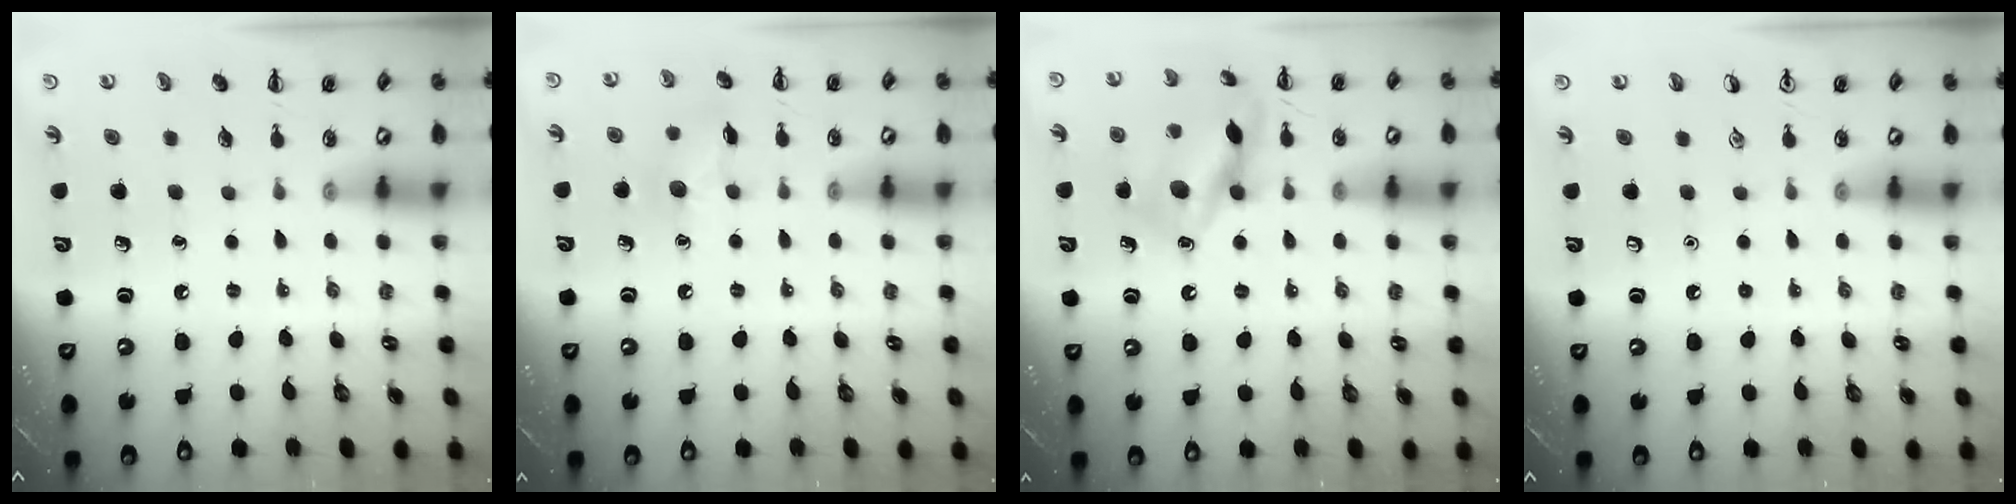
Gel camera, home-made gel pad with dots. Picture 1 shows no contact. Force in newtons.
{"total": 7.4, "press": 7.3, "slide": 0.8}
{"total": 13.5, "press": 13.4, "slide": 1.6}
{"total": 0.0}